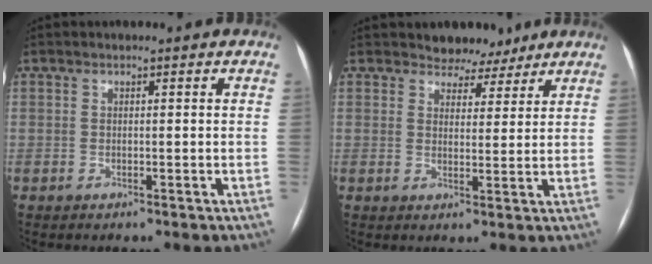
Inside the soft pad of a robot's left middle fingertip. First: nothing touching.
{"total": 4.7, "force": [4.0, 2.6, 0.3], "torque": [0.000, -0.001, 0.052]}